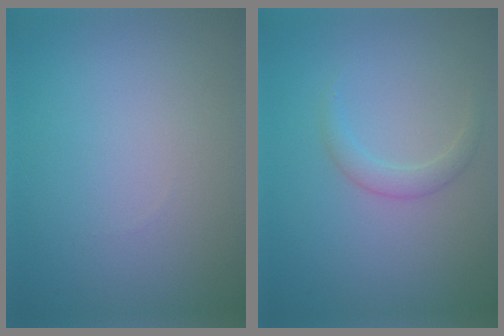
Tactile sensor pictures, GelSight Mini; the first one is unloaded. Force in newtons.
{"total": 1.4, "press": 1.4, "slide": 0.1}